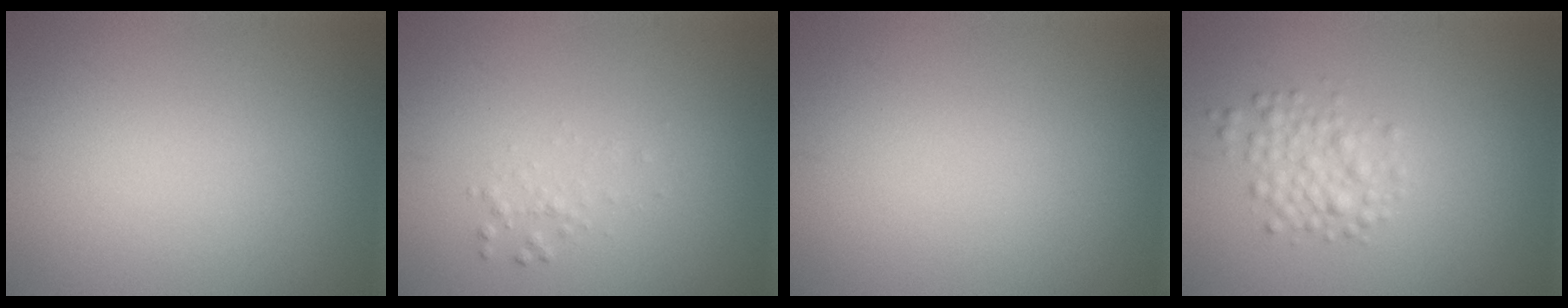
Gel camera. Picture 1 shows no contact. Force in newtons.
{"total": 0.9, "press": 0.9, "slide": 0.0}
{"total": 0.0}
{"total": 2.3, "press": 2.3, "slide": 0.1}